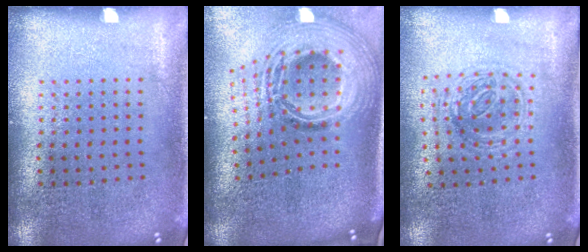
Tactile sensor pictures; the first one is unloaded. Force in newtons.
{"total": 2.7, "press": 1.8, "slide": 2.0}
{"total": 1.2, "press": 1.1, "slide": 0.4}